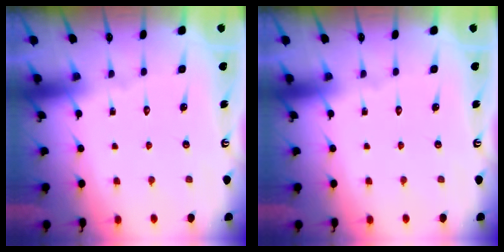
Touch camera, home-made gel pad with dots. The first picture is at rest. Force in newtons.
{"total": 0.0}